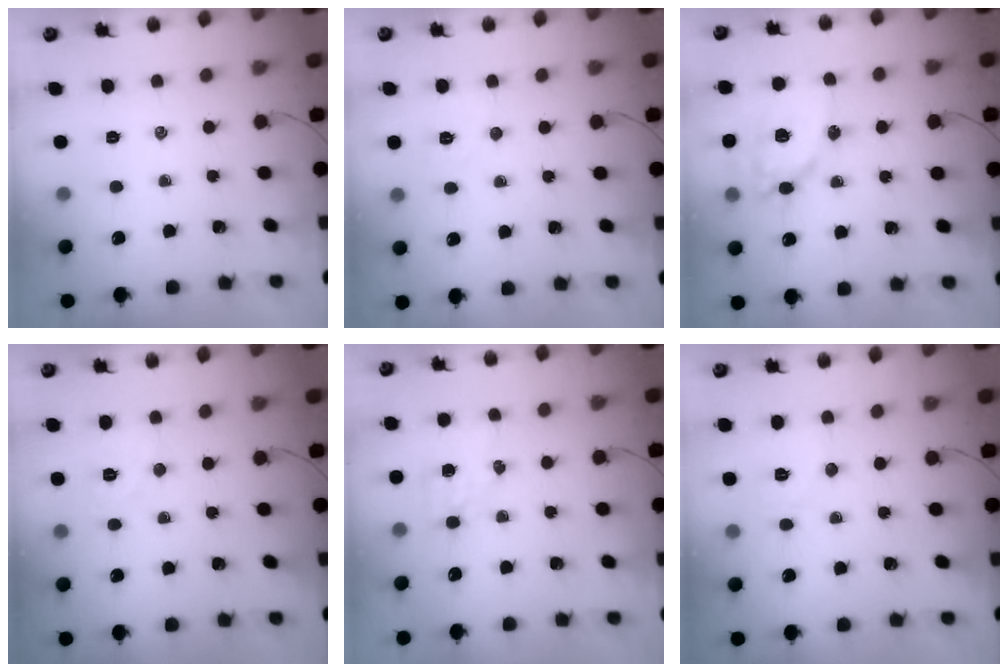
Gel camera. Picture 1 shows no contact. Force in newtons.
{"total": 4.6, "press": 4.5, "slide": 1.1}
{"total": 13.4, "press": 13.2, "slide": 2.2}
{"total": 4.5, "press": 4.3, "slide": 1.0}
{"total": 4.1, "press": 4.0, "slide": 1.0}
{"total": 5.6, "press": 5.5, "slide": 0.9}